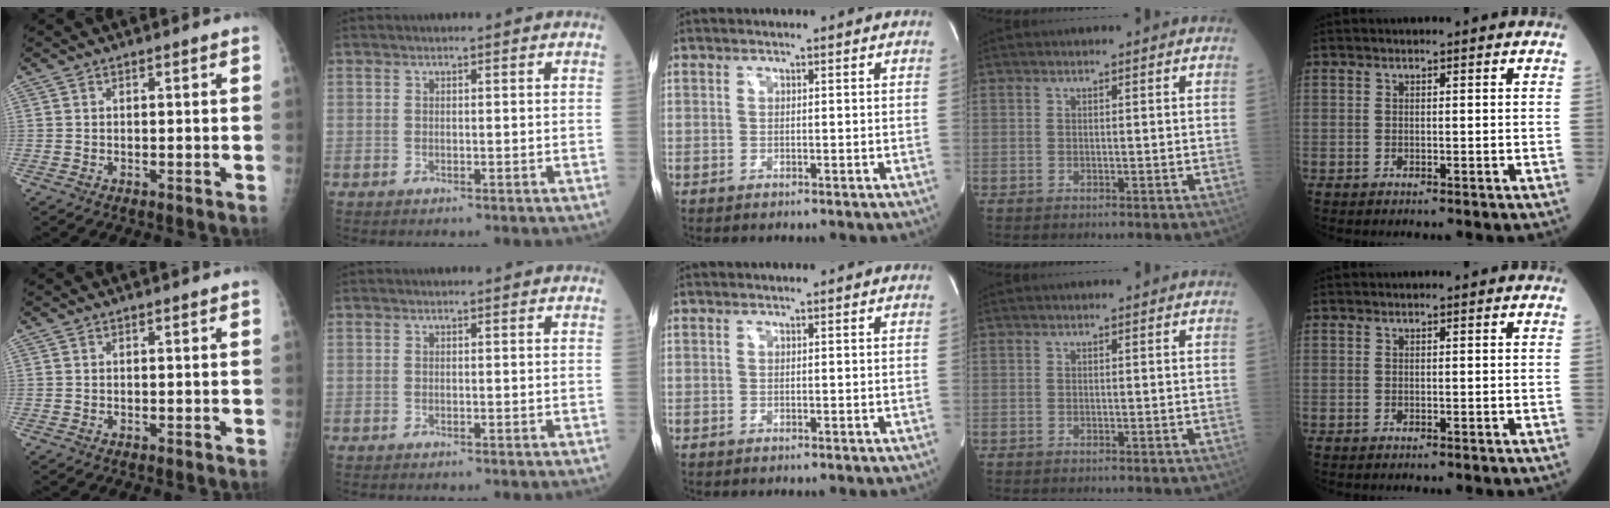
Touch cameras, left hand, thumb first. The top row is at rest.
{}